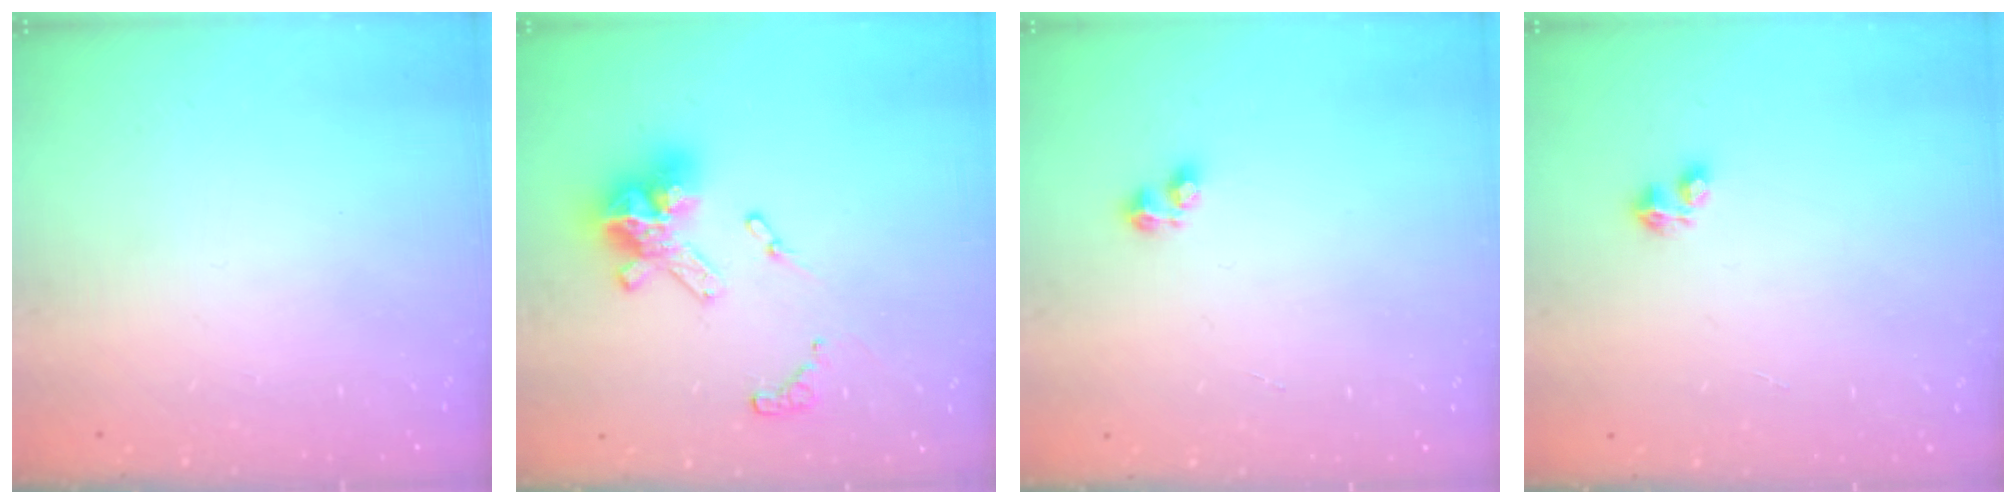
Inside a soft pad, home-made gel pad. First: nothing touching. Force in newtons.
{"total": 14.9, "press": 14.8, "slide": 1.7}
{"total": 2.4, "press": 2.3, "slide": 0.8}
{"total": 2.4, "press": 2.3, "slide": 0.6}